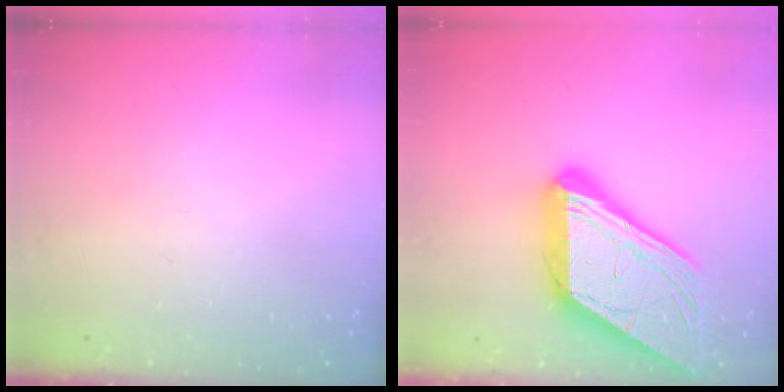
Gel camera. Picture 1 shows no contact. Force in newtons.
{"total": 22.4, "press": 22.2, "slide": 2.6}